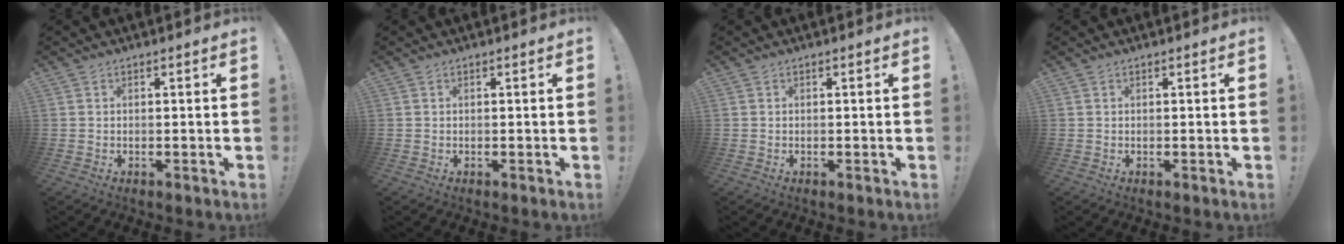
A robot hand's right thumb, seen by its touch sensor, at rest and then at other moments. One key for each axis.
{"total": 0.0}
{"total": 0.0}
{"total": 0.0}